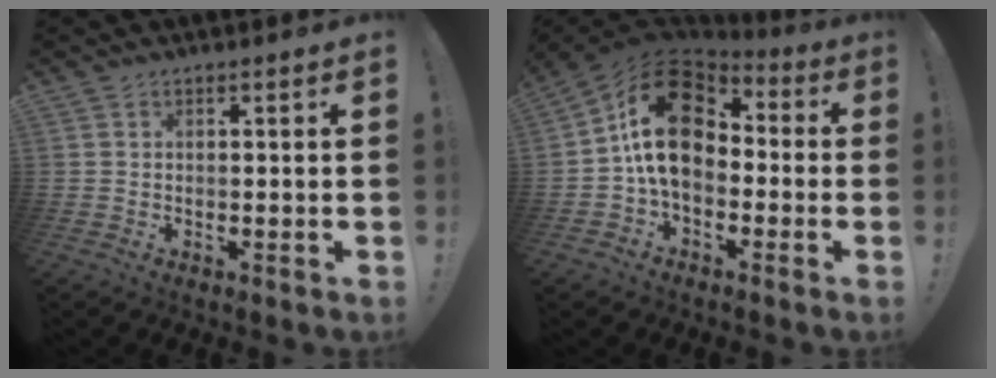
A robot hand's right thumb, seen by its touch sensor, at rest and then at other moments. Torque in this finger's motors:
{"motor_torque": [2.04, 2.97, 1.71, -0.48, 0.54]}